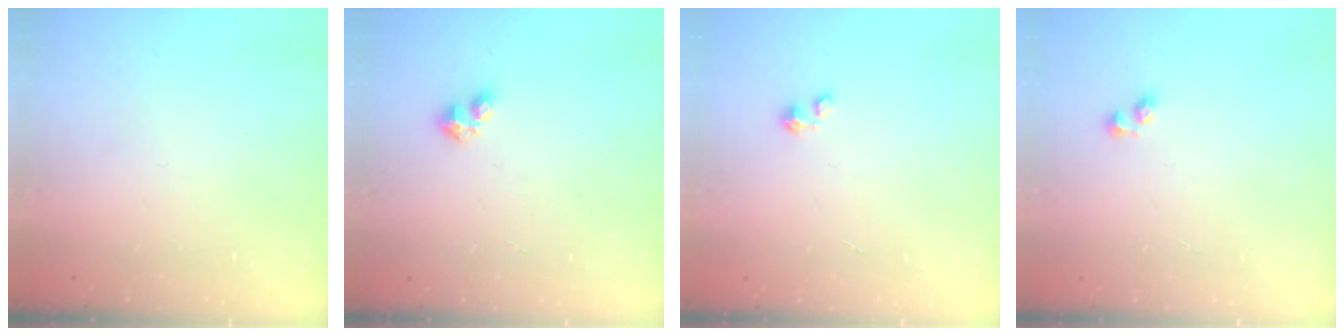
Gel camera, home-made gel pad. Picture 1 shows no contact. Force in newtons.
{"total": 3.2, "press": 3.2, "slide": 0.5}
{"total": 0.0}
{"total": 2.6, "press": 2.3, "slide": 1.2}